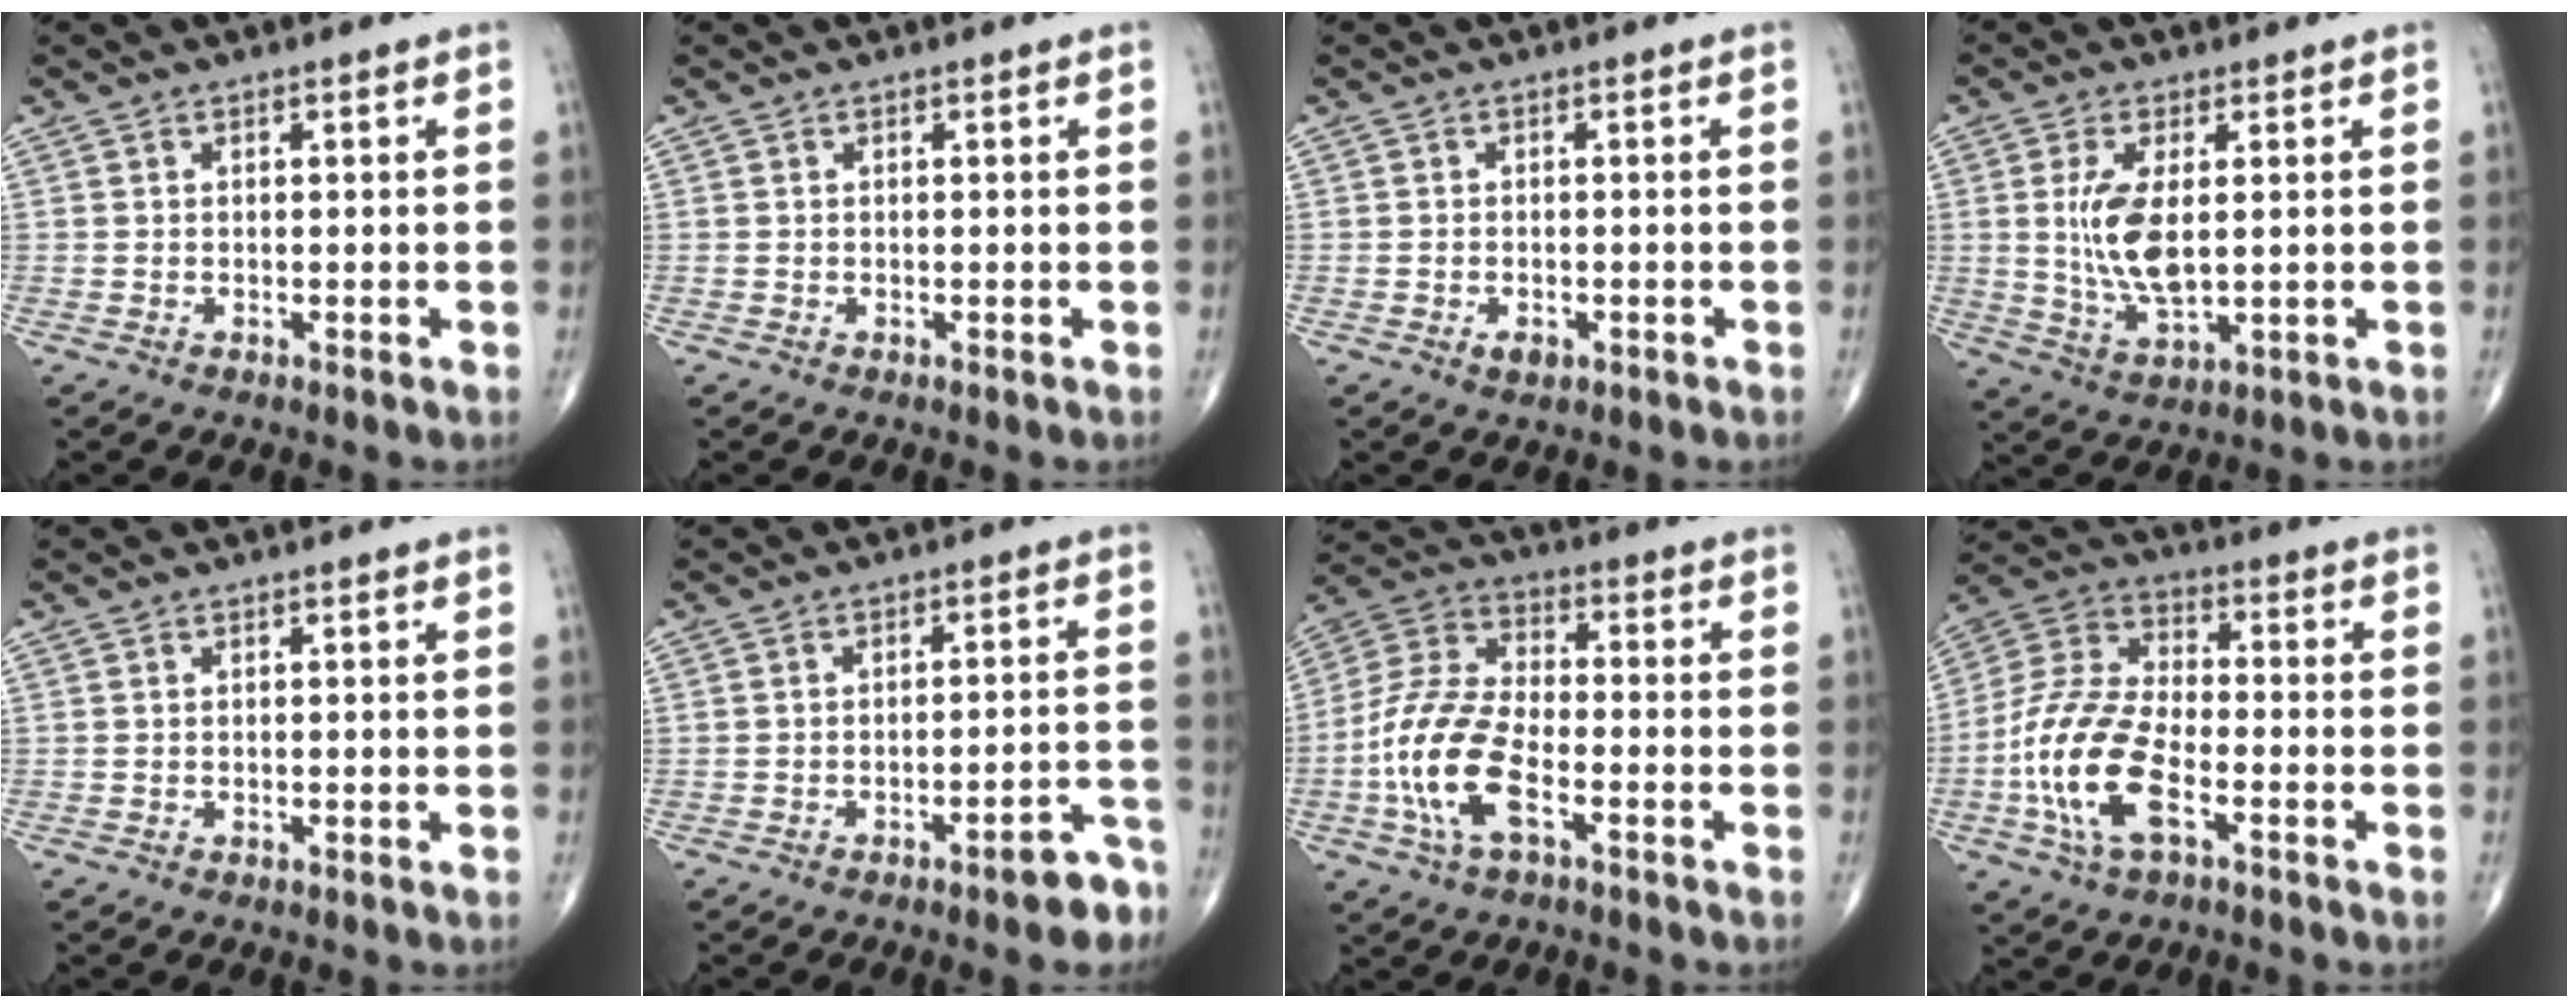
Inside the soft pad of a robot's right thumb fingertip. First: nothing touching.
{"total": 0.0}
{"total": 1.7, "force": [-0.8, 1.0, 1.2], "torque": [-0.016, 0.001, -0.012]}
{"total": 9.6, "force": [1.1, 4.2, 8.6], "torque": [-0.173, -0.016, 0.031]}
{"total": 0.0}
{"total": 5.5, "force": [-4.0, 1.5, 3.6], "torque": [-0.027, 0.039, -0.045]}
{"total": 14.3, "force": [-4.9, 6.6, 11.7], "torque": [-0.248, 0.028, -0.098]}
{"total": 15.8, "force": [-5.3, 7.3, 12.9], "torque": [-0.273, 0.025, -0.105]}